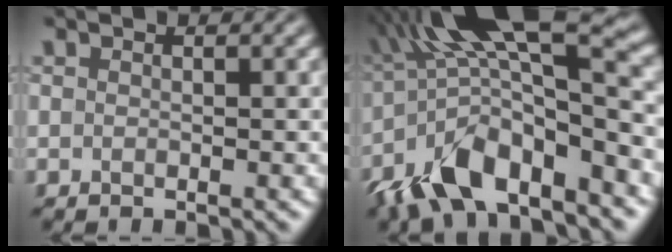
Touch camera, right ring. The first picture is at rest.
{"total": 11.8, "force": [-4.3, 3.8, 10.3], "torque": [-0.184, 0.015, -0.081]}